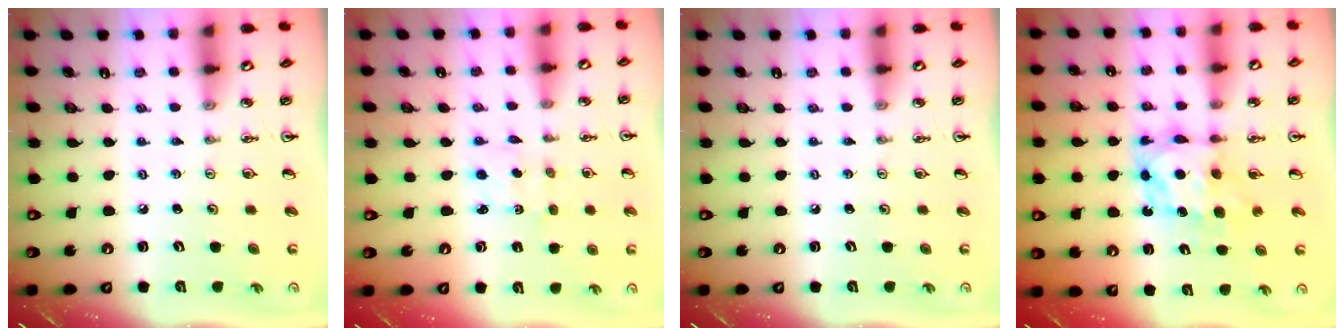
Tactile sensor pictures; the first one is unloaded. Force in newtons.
{"total": 1.3, "press": 1.2, "slide": 0.6}
{"total": 0.0}
{"total": 6.7, "press": 6.7, "slide": 0.6}